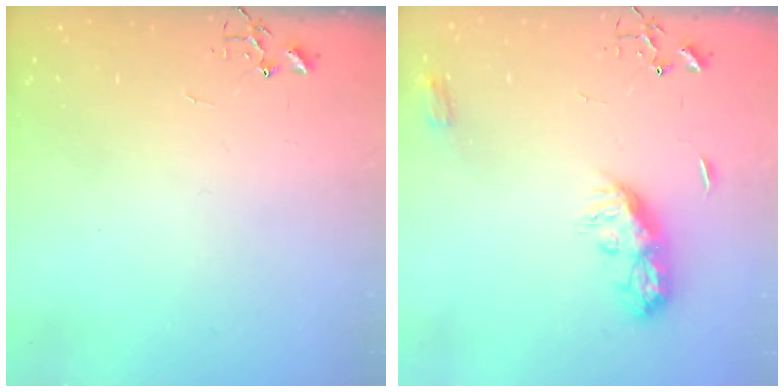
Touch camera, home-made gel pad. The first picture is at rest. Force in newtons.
{"total": 9.2, "press": 9.2, "slide": 0.1}